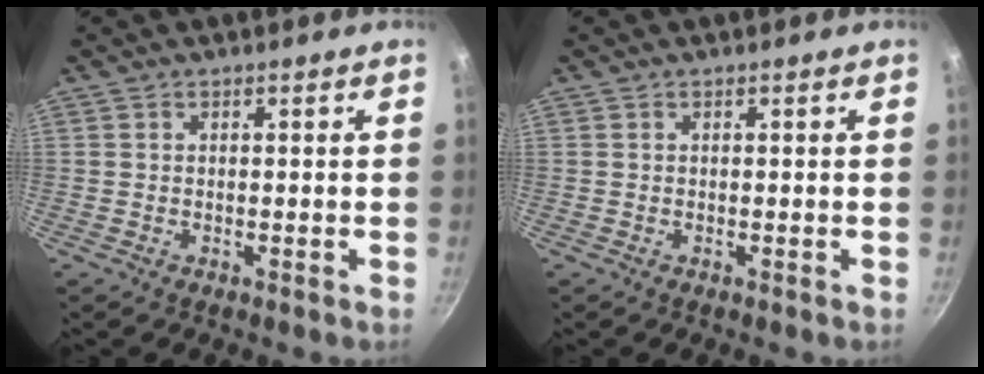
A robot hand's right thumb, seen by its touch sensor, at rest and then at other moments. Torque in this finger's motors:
{"motor_torque": [0.00, 0.00, 0.00, 0.01, 0.00]}